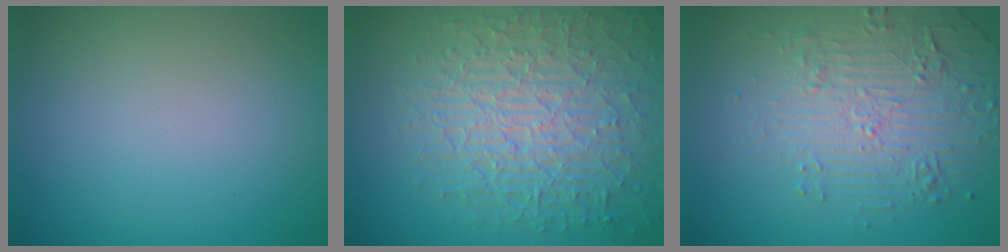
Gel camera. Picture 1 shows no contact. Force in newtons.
{"total": 9.0, "press": 6.2, "slide": 6.5}
{"total": 4.8, "press": 3.6, "slide": 3.2}